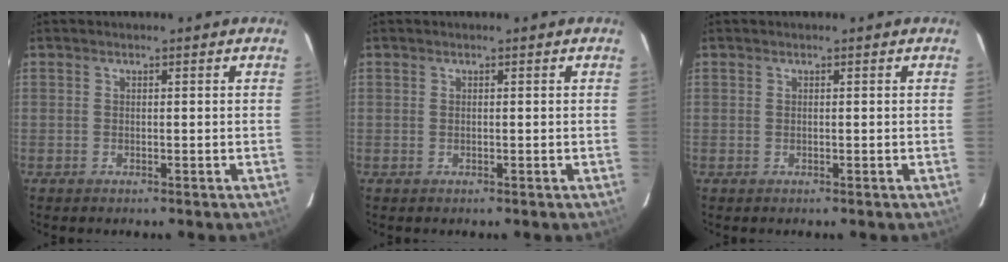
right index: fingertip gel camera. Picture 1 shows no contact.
{"total": 0.0}
{"total": 0.0}